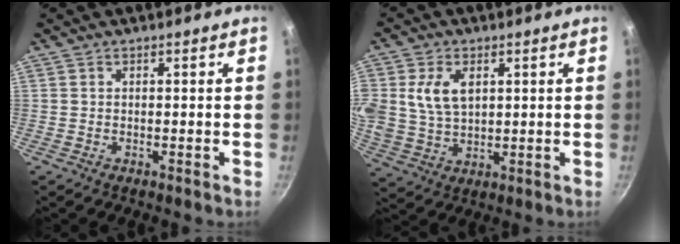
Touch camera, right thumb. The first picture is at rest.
{"total": 9.1, "force": [2.5, 6.1, 6.2], "torque": [-0.110, -0.011, 0.049]}